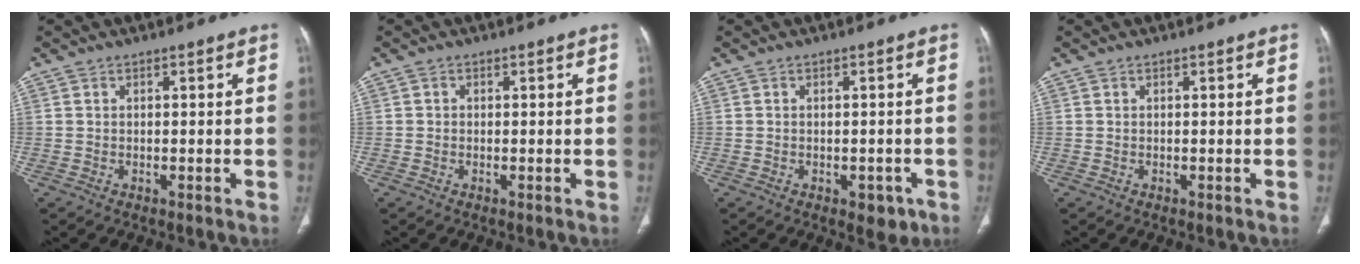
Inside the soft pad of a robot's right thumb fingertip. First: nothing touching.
{"total": 0.5, "force": [0.0, 0.5, 0.2], "torque": [-0.001, 0.002, -0.002]}
{"total": 3.5, "force": [-1.6, 2.1, 2.3], "torque": [-0.012, 0.005, -0.014]}
{"total": 0.0}